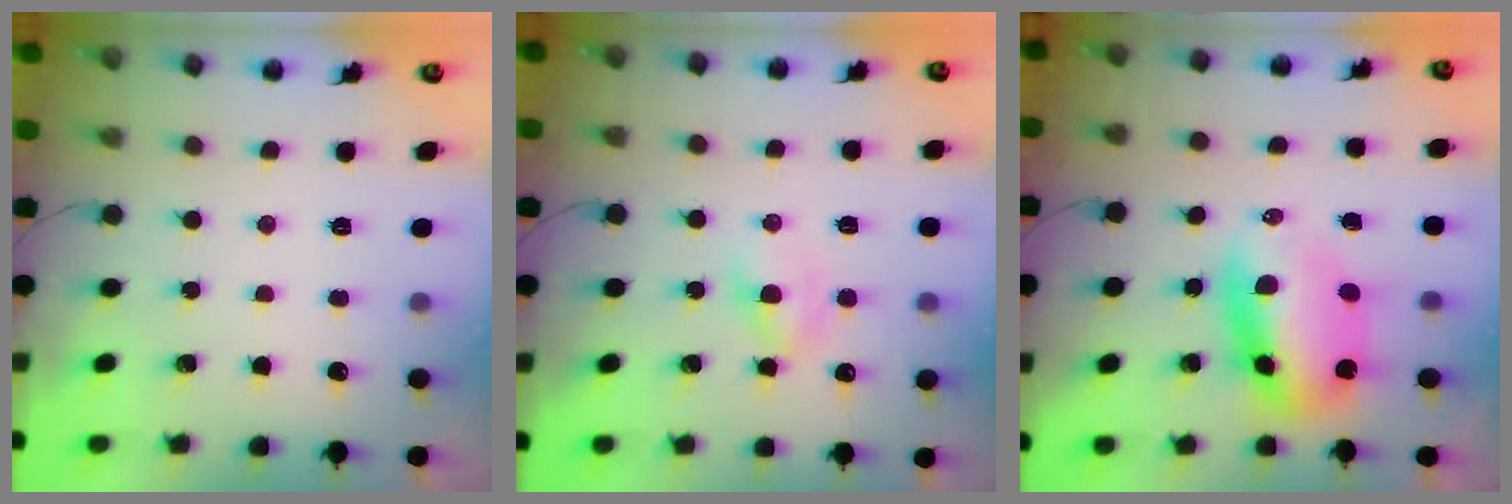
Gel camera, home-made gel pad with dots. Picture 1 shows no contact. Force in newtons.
{"total": 2.9, "press": 2.8, "slide": 0.8}
{"total": 9.5, "press": 9.1, "slide": 2.7}